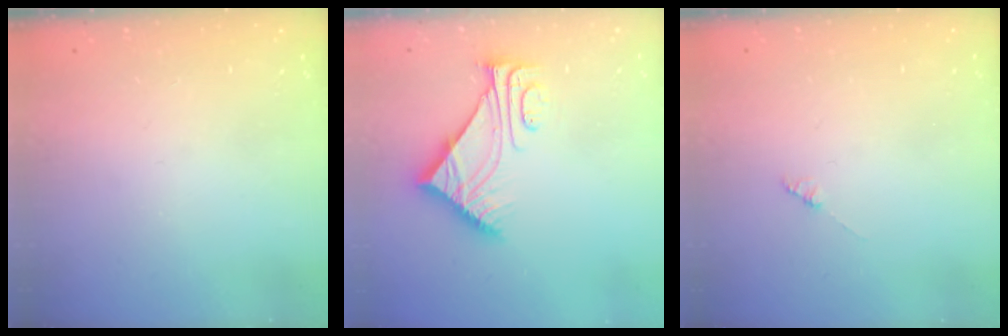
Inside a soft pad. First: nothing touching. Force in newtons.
{"total": 8.9, "press": 8.9, "slide": 0.2}
{"total": 0.9, "press": 0.8, "slide": 0.2}